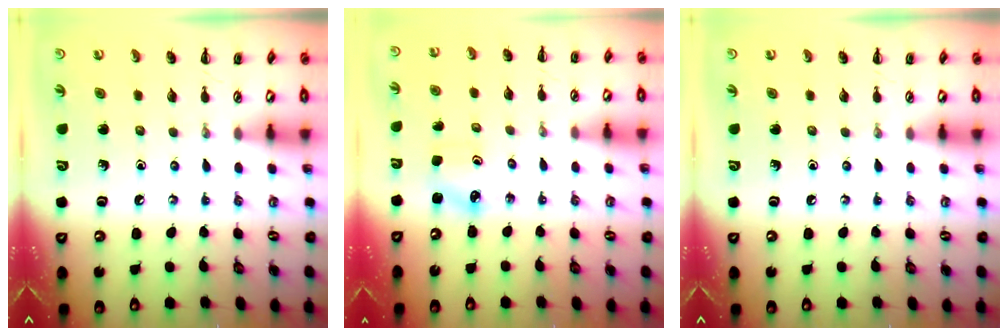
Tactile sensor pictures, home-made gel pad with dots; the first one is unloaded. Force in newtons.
{"total": 2.6, "press": 2.5, "slide": 0.7}
{"total": 0.0}